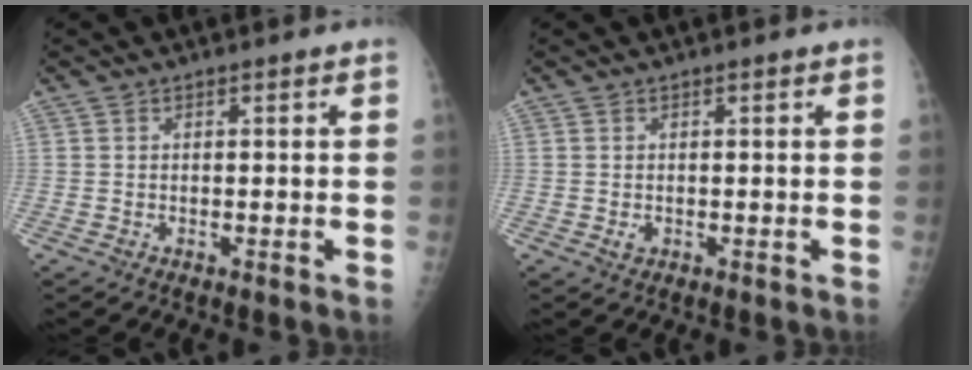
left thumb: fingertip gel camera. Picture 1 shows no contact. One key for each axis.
{"total": 1.1, "fx": -0.1, "fy": 0.9, "fz": 0.5, "tx": -0.005, "ty": 0.000, "tz": 0.002}